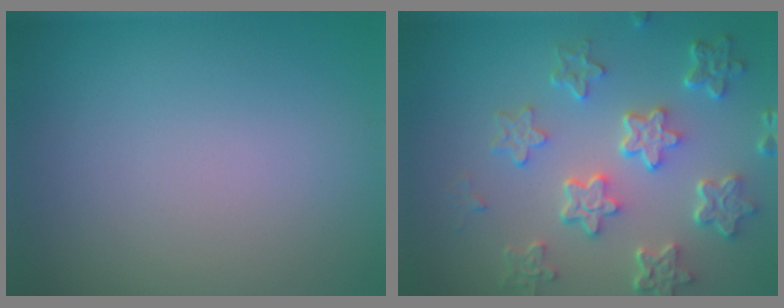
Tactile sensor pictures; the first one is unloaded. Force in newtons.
{"total": 5.9, "press": 4.4, "slide": 3.9}